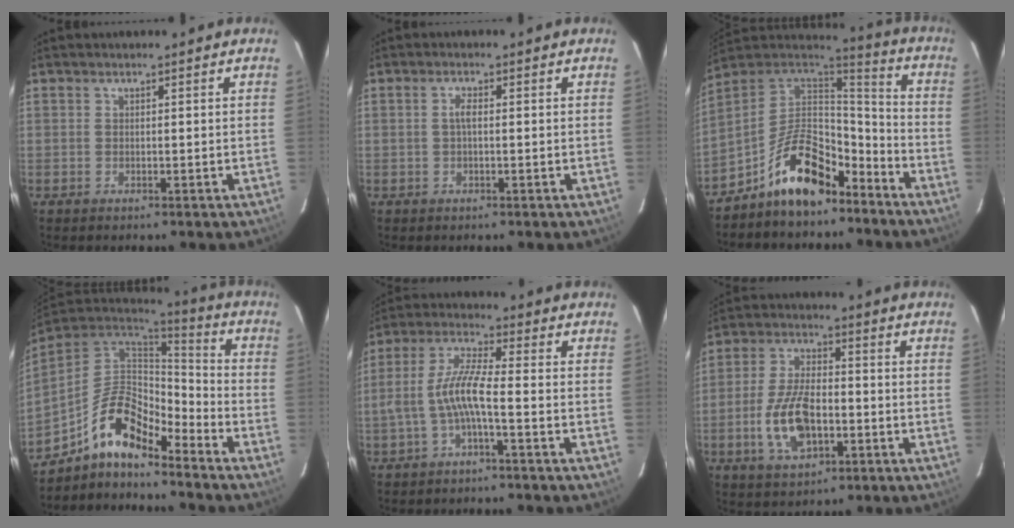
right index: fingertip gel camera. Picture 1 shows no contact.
{"total": 1.5, "force": [0.0, 0.4, 1.5], "torque": [-0.030, 0.004, -0.003]}
{"total": 16.0, "force": [-10.3, 7.6, 9.6], "torque": [-0.193, 0.033, -0.168]}
{"total": 13.1, "force": [-9.5, 4.6, 7.7], "torque": [-0.153, 0.012, -0.186]}
{"total": 7.4, "force": [-2.5, 0.8, 7.0], "torque": [-0.161, 0.012, -0.044]}
{"total": 11.7, "force": [-3.4, 5.9, 9.6], "torque": [-0.198, 0.002, -0.058]}